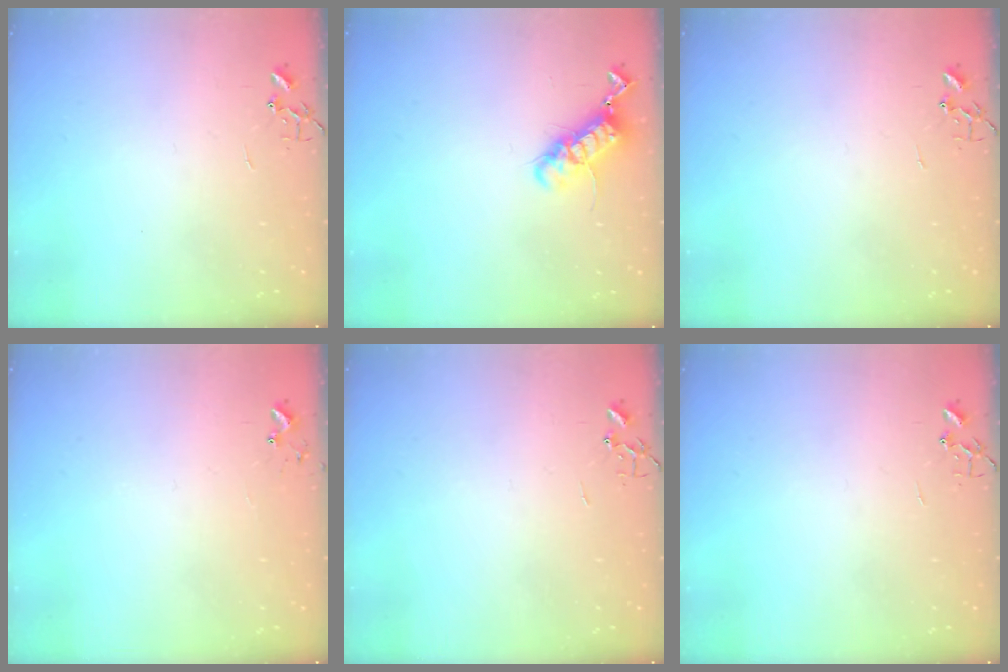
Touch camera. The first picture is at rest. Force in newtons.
{"total": 12.7, "press": 12.6, "slide": 1.6}
{"total": 0.0}
{"total": 5.5, "press": 5.4, "slide": 0.4}
{"total": 0.0}
{"total": 0.0}